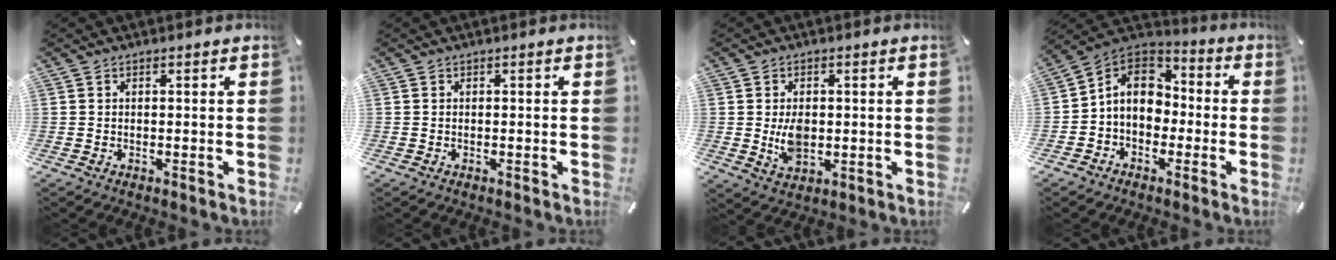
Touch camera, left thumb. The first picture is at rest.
{"total": 0.0}
{"total": 6.1, "force": [0.2, 4.0, 4.6], "torque": [-0.084, -0.009, -0.003]}
{"total": 10.0, "force": [-0.4, 8.6, 5.2], "torque": [-0.106, 0.021, -0.006]}